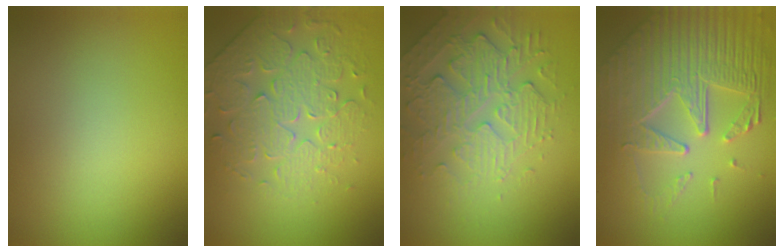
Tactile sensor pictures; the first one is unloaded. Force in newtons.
{"total": 4.5, "press": 4.5, "slide": 0.4}
{"total": 4.8, "press": 3.7, "slide": 3.1}
{"total": 8.8, "press": 6.0, "slide": 6.4}